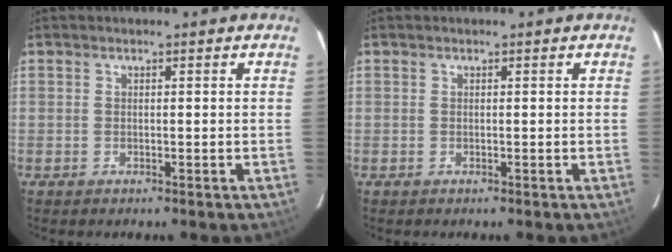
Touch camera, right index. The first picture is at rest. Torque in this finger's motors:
{"motor_torque": [0.00, 0.00, 0.00, 0.00]}